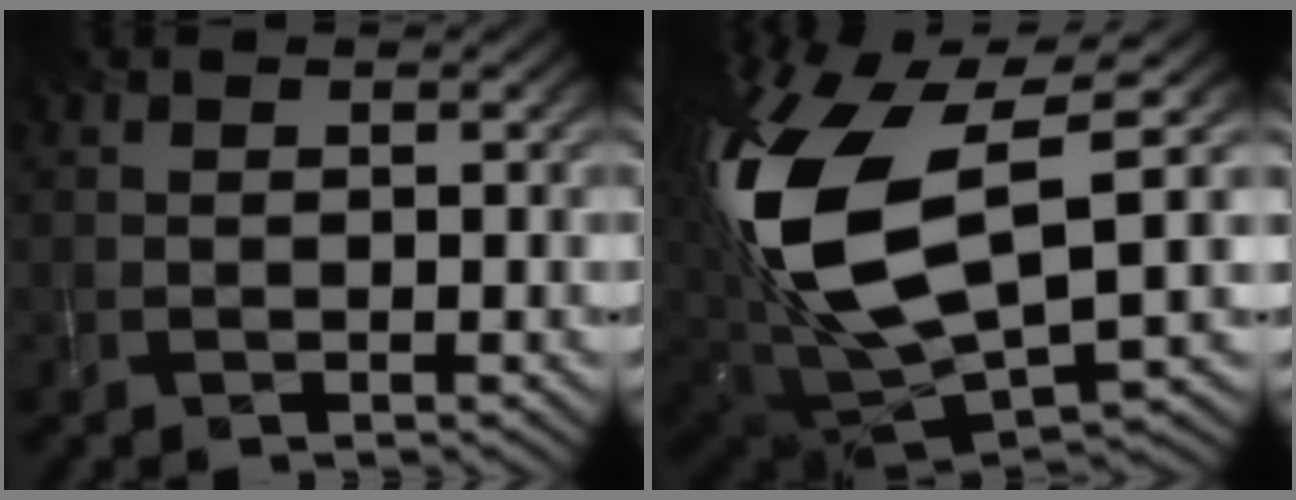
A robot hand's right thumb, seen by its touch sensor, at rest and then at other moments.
{"total": 16.9, "force": [2.5, 8.7, 14.2], "torque": [-0.336, -0.011, 0.048]}